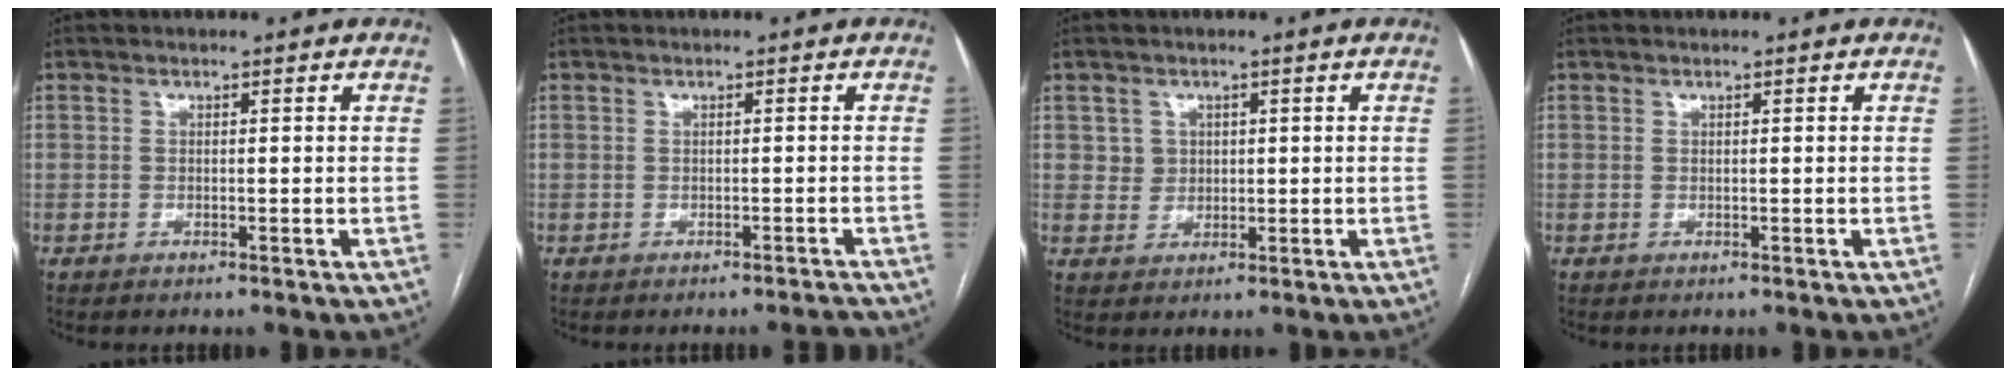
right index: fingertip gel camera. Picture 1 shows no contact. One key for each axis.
{"total": 1.7, "fx": -1.6, "fy": -0.5, "fz": 0.2, "tx": 0.000, "ty": -0.003, "tz": -0.020}
{"total": 2.6, "fx": 0.8, "fy": 2.4, "fz": 0.2, "tx": 0.002, "ty": 0.001, "tz": 0.013}
{"total": 0.0}